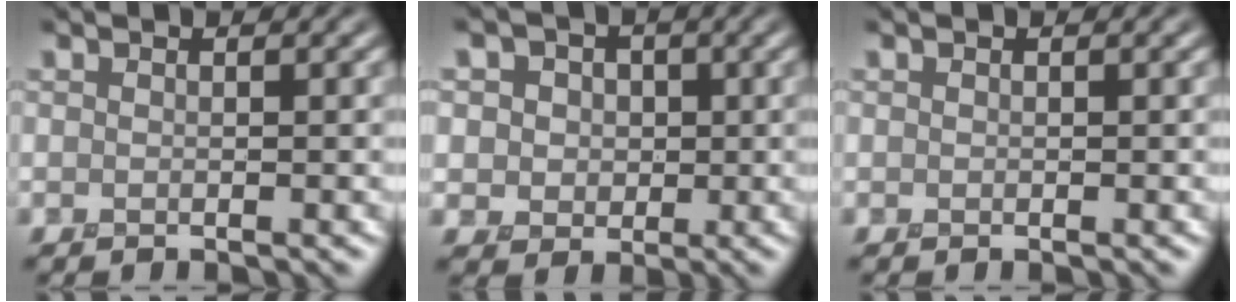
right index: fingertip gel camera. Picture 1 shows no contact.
{"total": 4.6, "force": [1.2, 4.1, 1.6], "torque": [-0.029, 0.009, 0.012]}
{"total": 0.0}